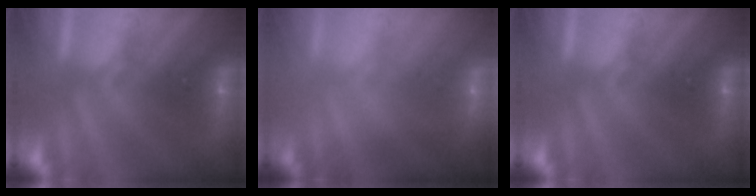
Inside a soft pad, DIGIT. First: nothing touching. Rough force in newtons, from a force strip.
{"total": 1.1}
{"total": 0.0}